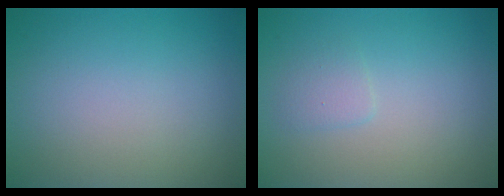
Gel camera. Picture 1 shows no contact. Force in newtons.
{"total": 1.1, "press": 1.1, "slide": 0.1}